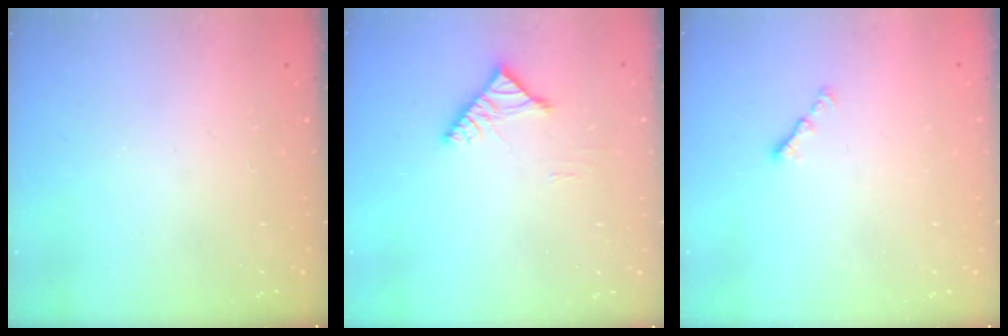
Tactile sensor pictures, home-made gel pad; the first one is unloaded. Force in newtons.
{"total": 4.8, "press": 4.7, "slide": 0.8}
{"total": 1.4, "press": 1.3, "slide": 0.5}